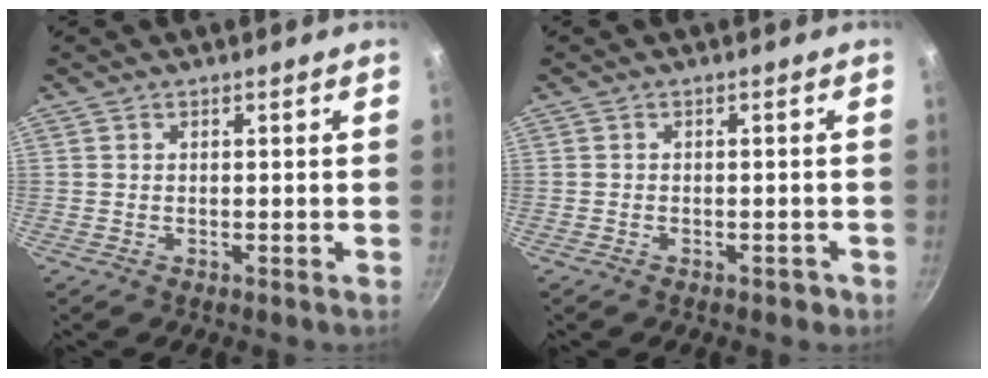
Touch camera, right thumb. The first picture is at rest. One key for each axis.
{"total": 1.5, "fx": -0.9, "fy": 1.0, "fz": 0.6, "tx": 0.001, "ty": 0.016, "tz": -0.002}